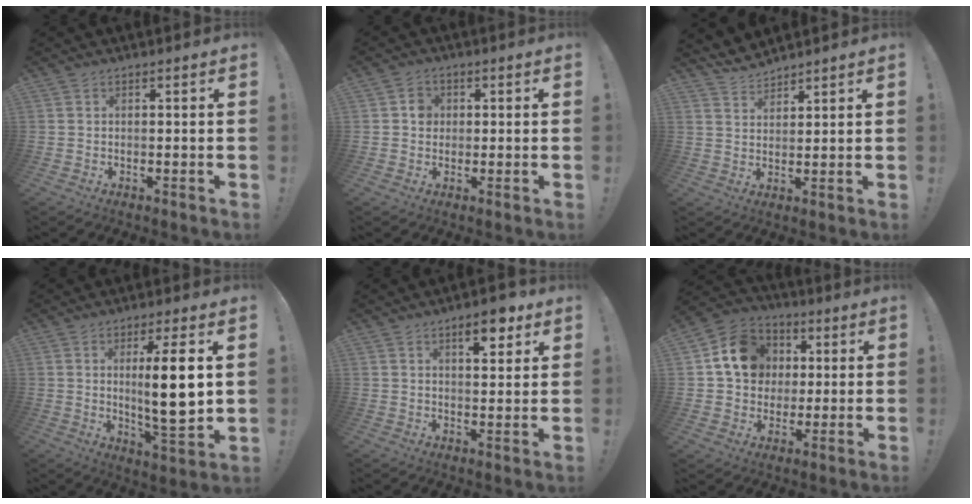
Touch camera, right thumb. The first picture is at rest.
{"total": 4.0, "force": [0.4, 3.6, 1.5], "torque": [-0.009, 0.001, 0.003]}
{"total": 5.4, "force": [5.1, 1.6, 1.1], "torque": [-0.029, -0.030, 0.097]}
{"total": 13.4, "force": [2.1, 2.2, 13.0], "torque": [-0.206, -0.020, 0.022]}
{"total": 7.8, "force": [4.5, 3.1, 5.6], "torque": [-0.059, -0.018, 0.070]}
{"total": 15.5, "force": [3.6, 13.4, 7.0], "torque": [-0.084, 0.005, 0.078]}